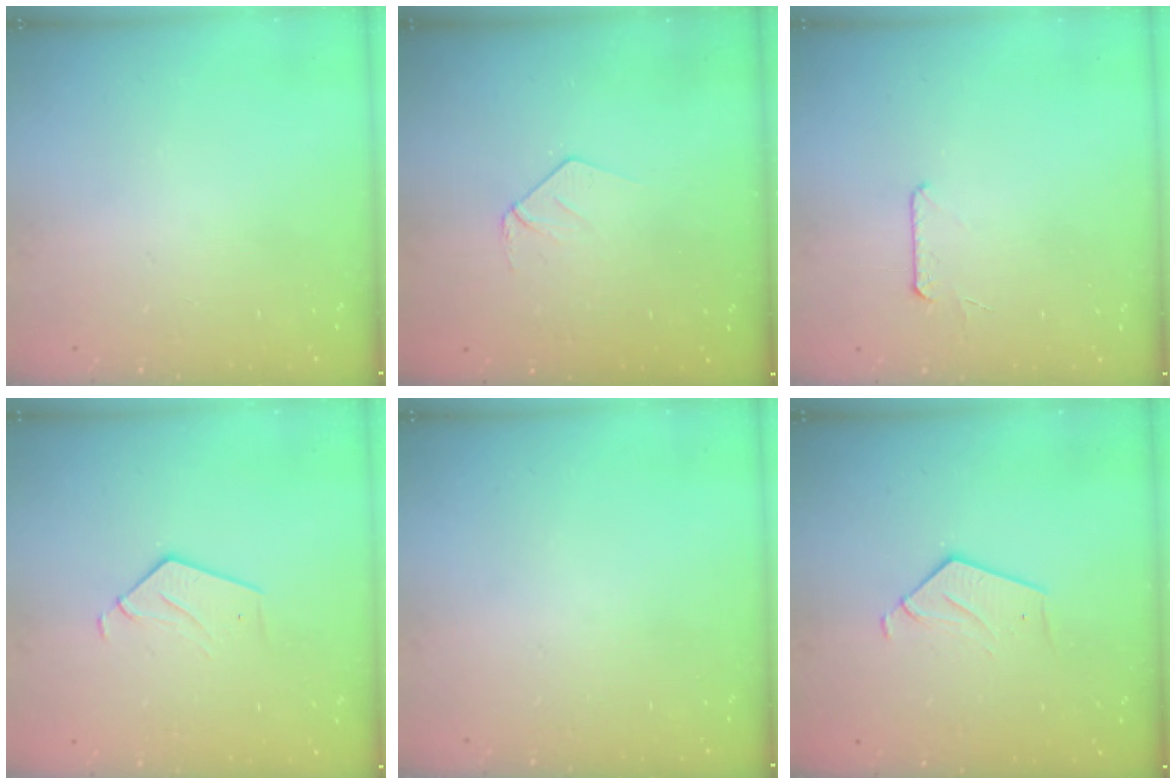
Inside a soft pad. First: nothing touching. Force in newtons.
{"total": 4.0, "press": 4.0, "slide": 0.3}
{"total": 5.9, "press": 5.8, "slide": 0.6}
{"total": 3.3, "press": 3.3, "slide": 0.2}
{"total": 0.0}
{"total": 3.0, "press": 3.0, "slide": 0.2}